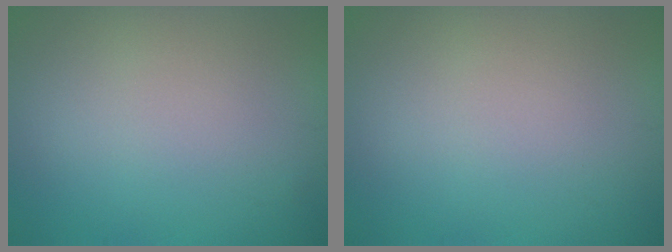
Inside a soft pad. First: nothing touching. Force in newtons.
{"total": 0.0}